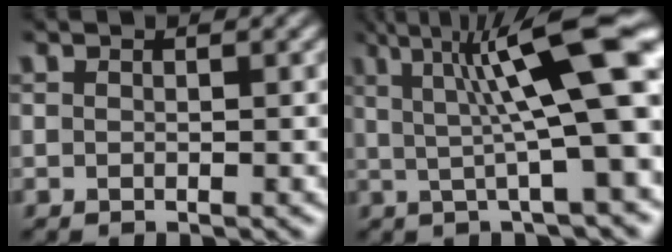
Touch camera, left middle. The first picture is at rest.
{"total": 11.3, "force": [2.7, 2.3, 10.7], "torque": [-0.150, 0.010, 0.040]}